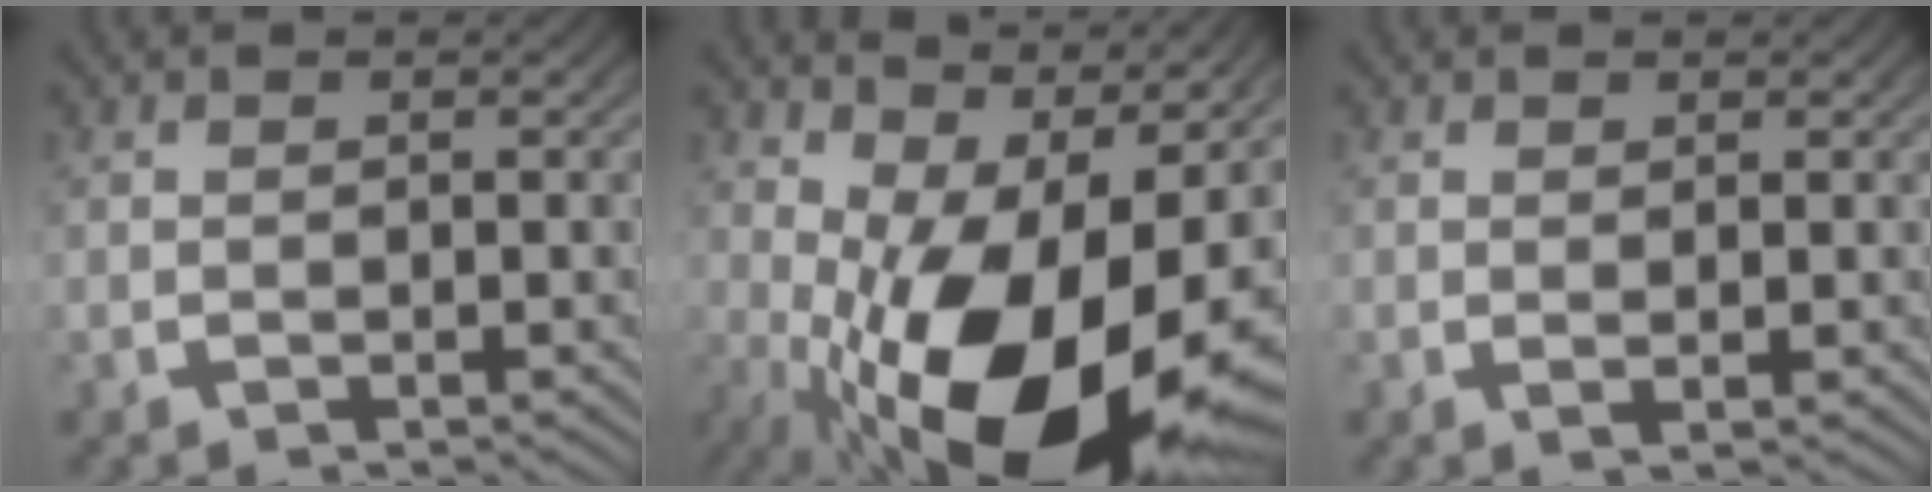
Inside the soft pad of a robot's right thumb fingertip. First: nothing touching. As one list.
[{"total": 17.1, "force": [-1.8, 9.1, 14.4], "torque": [-0.243, -0.068, 0.009]}, {"total": 1.0, "force": [0.7, 0.0, 0.7], "torque": [-0.007, 0.000, 0.011]}]